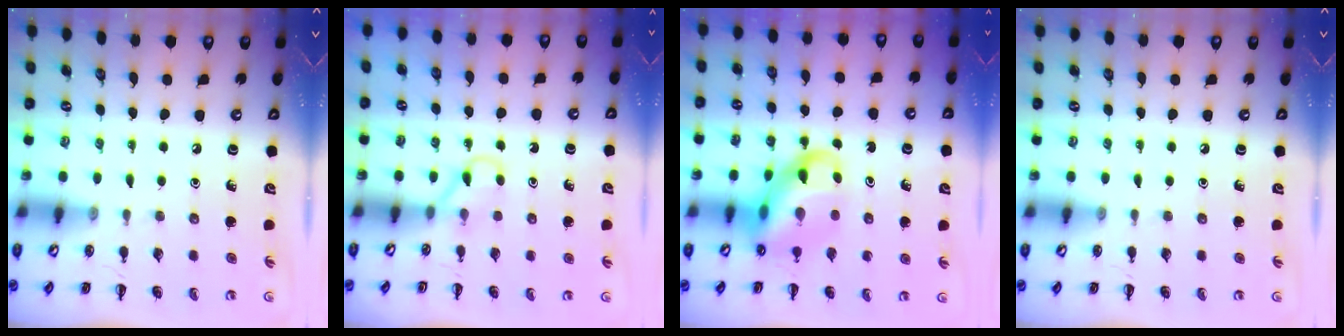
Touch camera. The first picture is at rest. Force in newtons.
{"total": 3.2, "press": 3.0, "slide": 1.0}
{"total": 11.7, "press": 11.4, "slide": 2.9}
{"total": 0.0}